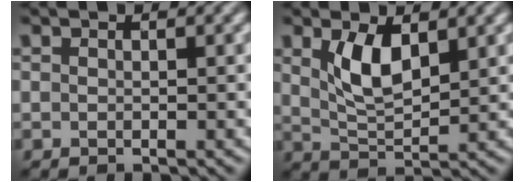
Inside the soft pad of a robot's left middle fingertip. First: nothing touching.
{"total": 4.2, "force": [1.4, 1.8, 3.5], "torque": [-0.083, -0.005, 0.030]}